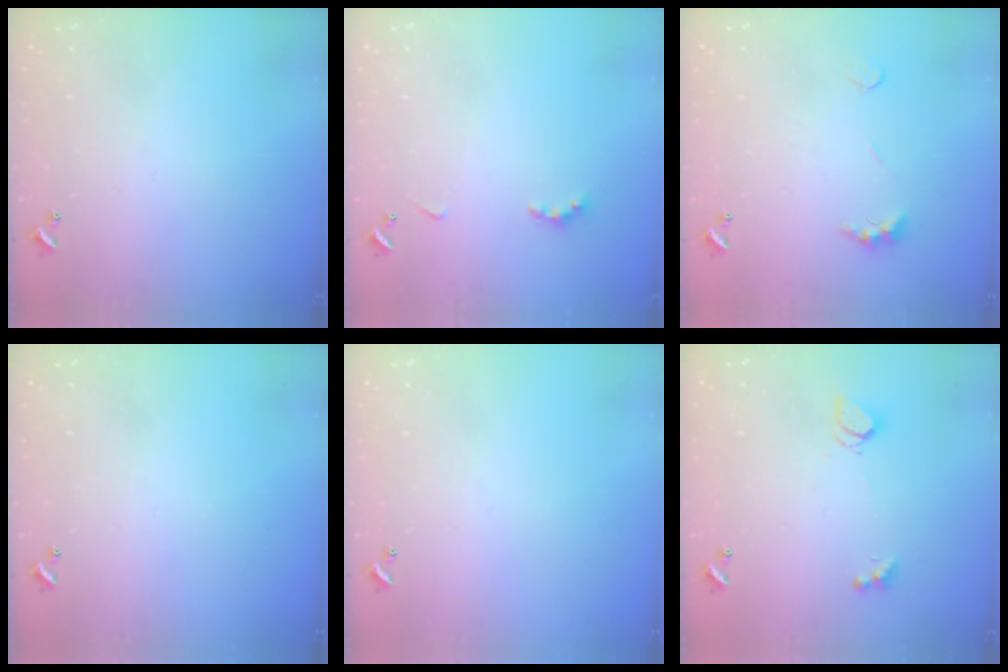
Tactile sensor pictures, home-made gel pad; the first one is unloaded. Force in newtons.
{"total": 2.9, "press": 2.8, "slide": 0.6}
{"total": 2.5, "press": 2.4, "slide": 0.7}
{"total": 0.0}
{"total": 0.0}
{"total": 2.5, "press": 2.5, "slide": 0.6}